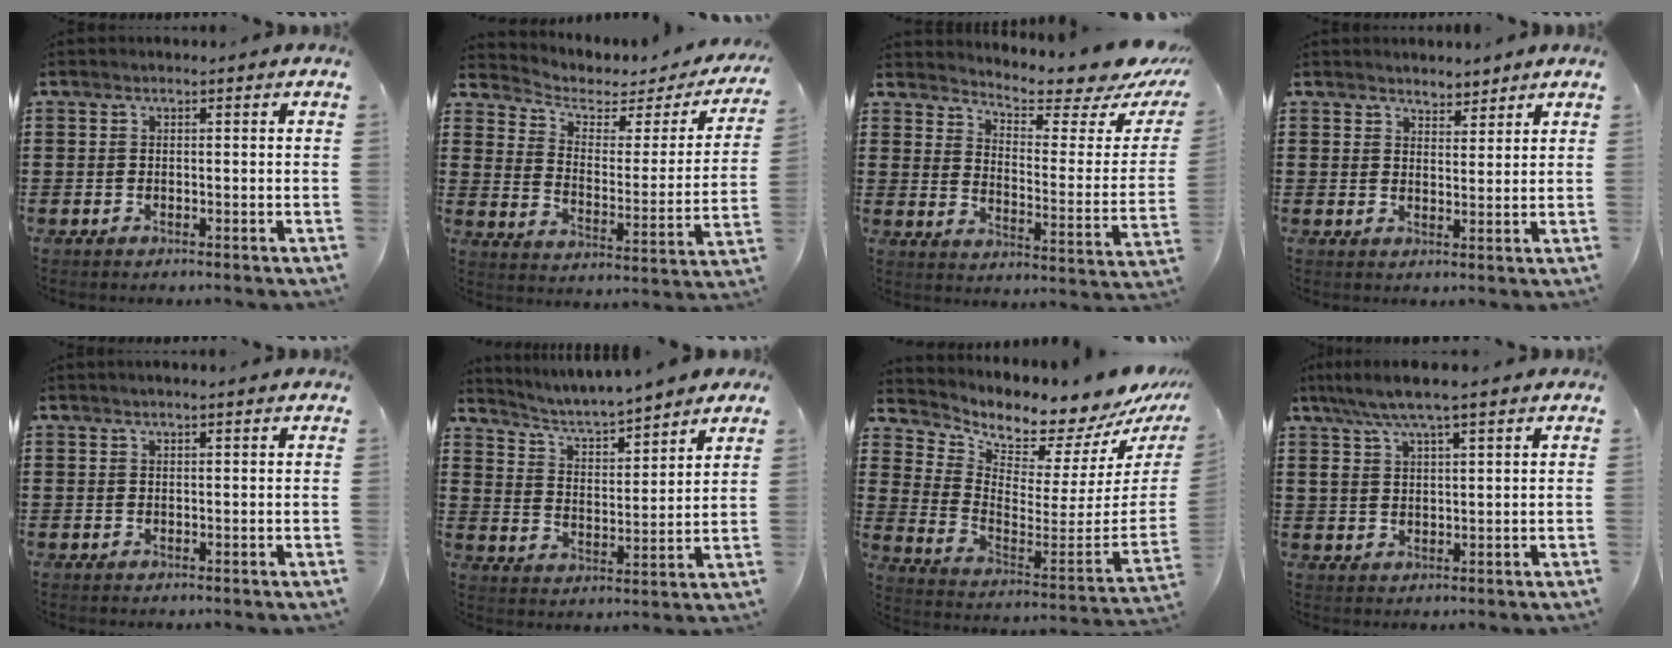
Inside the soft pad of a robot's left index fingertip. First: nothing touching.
{"total": 3.2, "force": [2.1, 1.9, 1.4], "torque": [-0.047, -0.015, 0.030]}
{"total": 5.9, "force": [5.4, 0.1, 2.3], "torque": [-0.057, -0.051, 0.087]}
{"total": 3.0, "force": [2.9, 0.9, -0.2], "torque": [-0.005, -0.003, 0.055]}
{"total": 0.6, "force": [0.4, 0.1, 0.5], "torque": [-0.009, 0.001, 0.008]}
{"total": 4.6, "force": [4.4, 0.4, 1.2], "torque": [-0.045, -0.031, 0.071]}
{"total": 5.4, "force": [5.3, 0.7, 0.7], "torque": [-0.037, -0.079, 0.082]}
{"total": 5.6, "force": [4.1, 0.9, 3.8], "torque": [-0.082, -0.005, 0.072]}